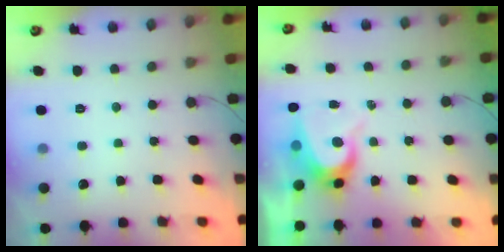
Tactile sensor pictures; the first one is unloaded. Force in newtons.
{"total": 7.2, "press": 7.1, "slide": 0.6}